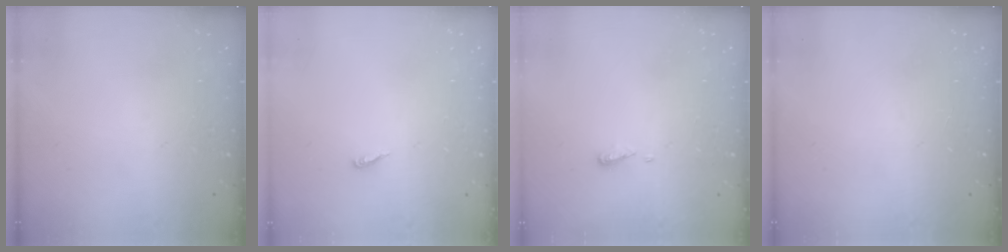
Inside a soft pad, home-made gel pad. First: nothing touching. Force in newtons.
{"total": 3.2, "press": 3.2, "slide": 0.2}
{"total": 4.3, "press": 4.2, "slide": 0.4}
{"total": 0.0}